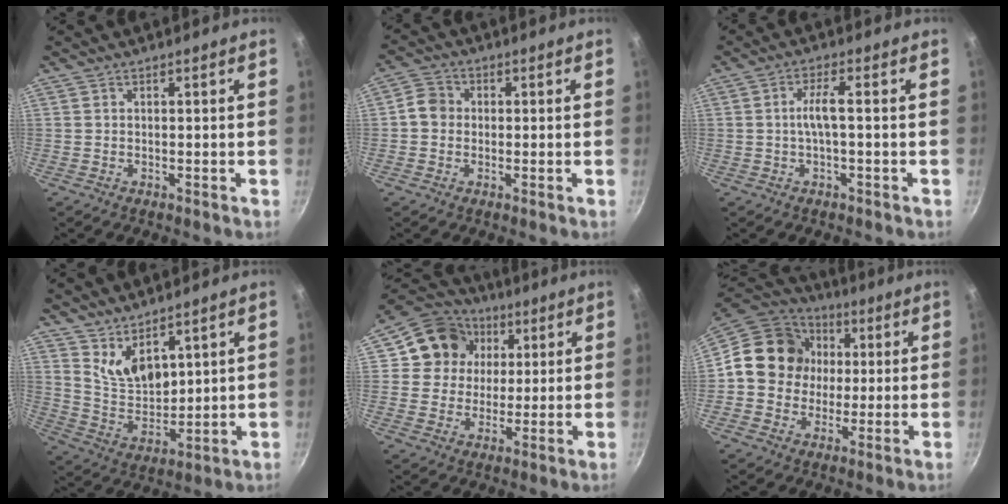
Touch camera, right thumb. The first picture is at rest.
{"total": 4.2, "force": [-0.2, 3.8, 1.9], "torque": [-0.017, 0.010, -0.018]}
{"total": 3.8, "force": [-0.4, 0.6, 3.7], "torque": [-0.081, 0.014, -0.009]}
{"total": 8.2, "force": [5.5, 3.8, 4.7], "torque": [-0.066, -0.059, 0.116]}
{"total": 12.7, "force": [3.5, 11.4, 4.4], "torque": [-0.046, 0.010, 0.048]}
{"total": 15.3, "force": [1.5, 13.7, 6.7], "torque": [-0.081, 0.022, 0.010]}